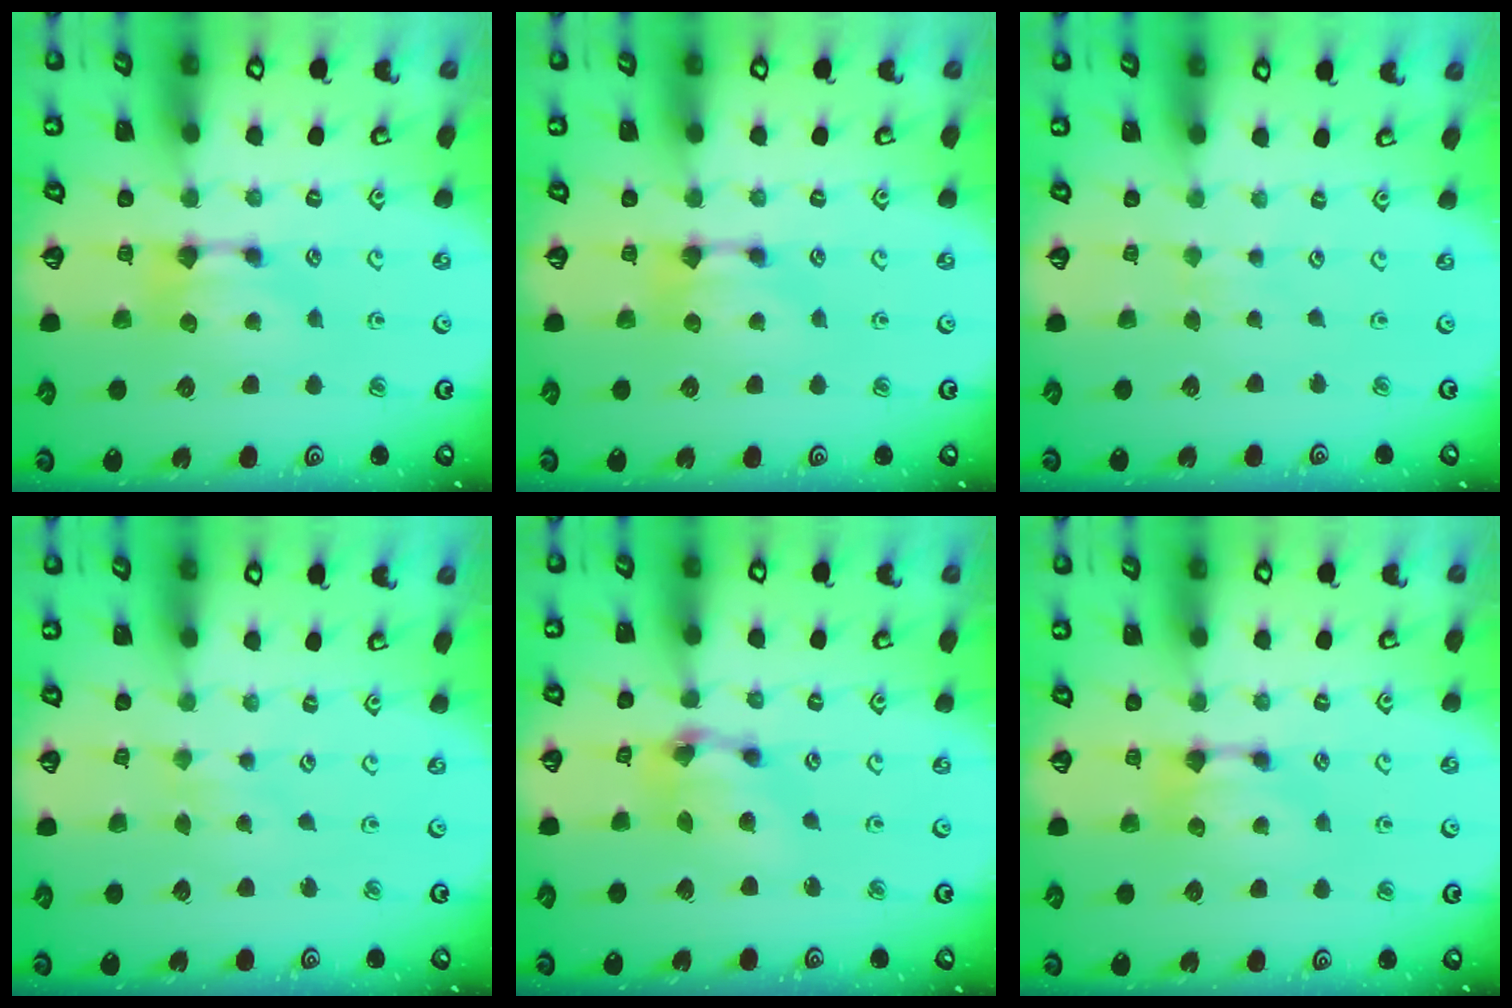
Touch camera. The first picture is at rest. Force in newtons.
{"total": 0.0}
{"total": 2.9, "press": 2.9, "slide": 0.4}
{"total": 2.8, "press": 2.8, "slide": 0.2}
{"total": 6.7, "press": 6.3, "slide": 2.2}
{"total": 0.0}